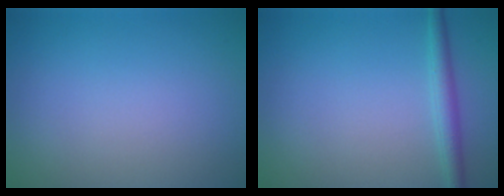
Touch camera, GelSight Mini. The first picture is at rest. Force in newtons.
{"total": 2.1, "press": 2.1, "slide": 0.0}